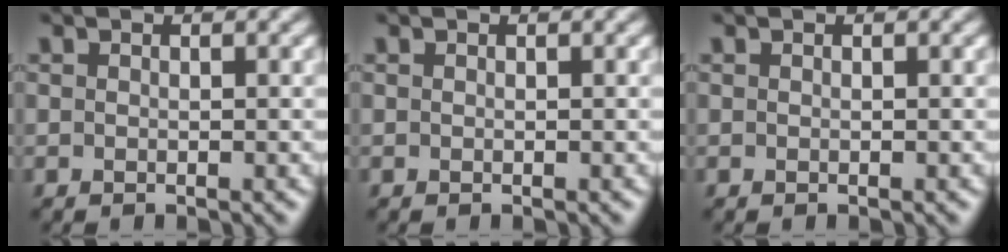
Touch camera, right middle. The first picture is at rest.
{"total": 0.0}
{"total": 0.0}